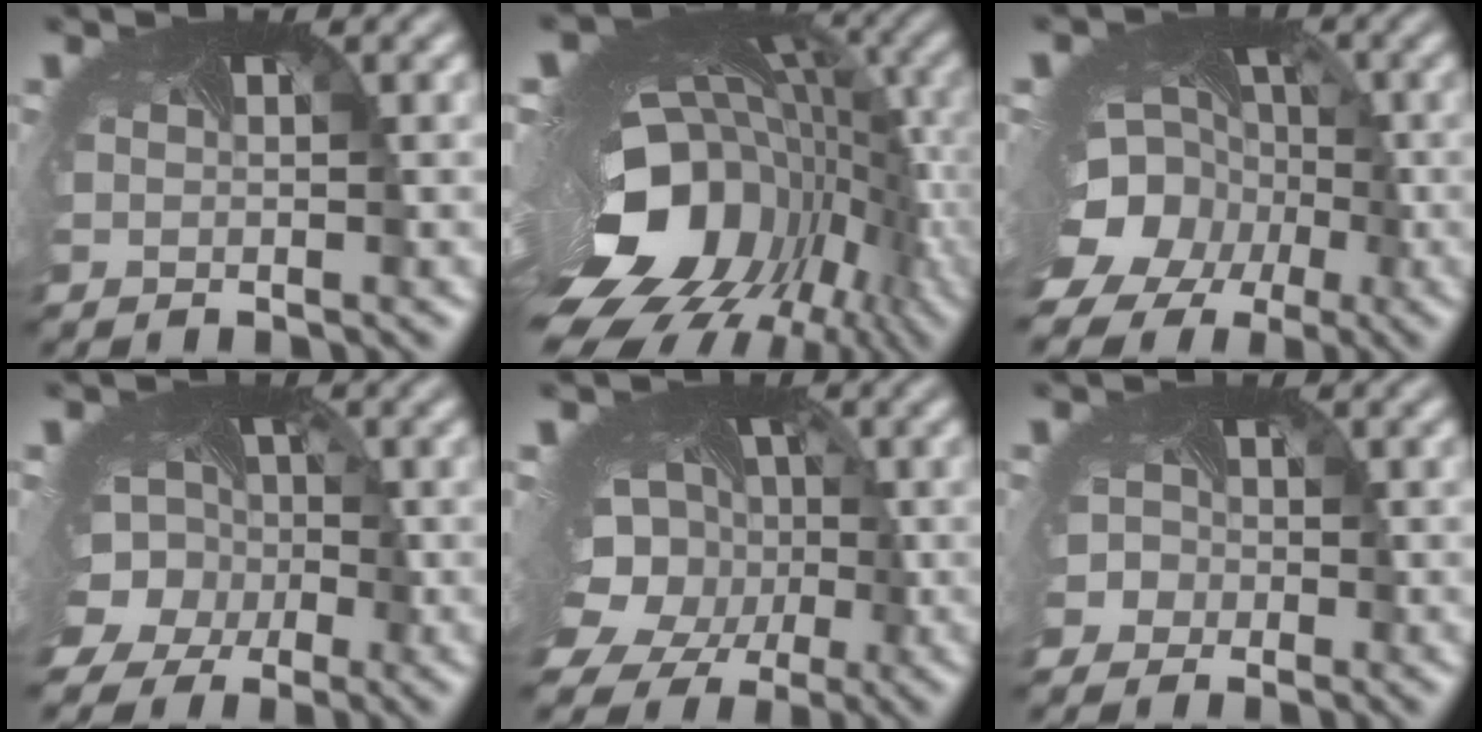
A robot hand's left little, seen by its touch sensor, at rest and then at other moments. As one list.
[{"total": 19.7, "force": [-6.3, 12.9, 13.5], "torque": [-0.237, -0.077, -0.073]}, {"total": 15.3, "force": [-5.8, 12.3, 7.2], "torque": [-0.156, -0.047, -0.086]}, {"total": 9.2, "force": [-2.0, 8.0, 4.2], "torque": [-0.083, -0.026, -0.042]}, {"total": 14.7, "force": [-2.5, 11.7, 8.5], "torque": [-0.159, -0.032, -0.043]}, {"total": 4.9, "force": [-3.0, 3.8, 0.9], "torque": [-0.006, -0.007, -0.049]}]